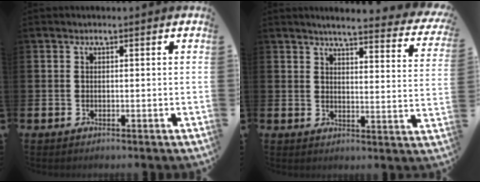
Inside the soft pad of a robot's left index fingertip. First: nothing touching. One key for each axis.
{"total": 4.3, "fx": 4.0, "fy": 0.0, "fz": 1.6, "tx": -0.032, "ty": -0.037, "tz": 0.062}